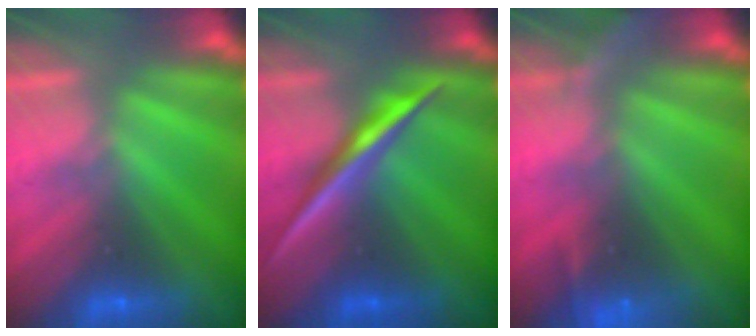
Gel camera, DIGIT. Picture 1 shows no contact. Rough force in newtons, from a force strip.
{"total": 2.3}
{"total": 5.8}